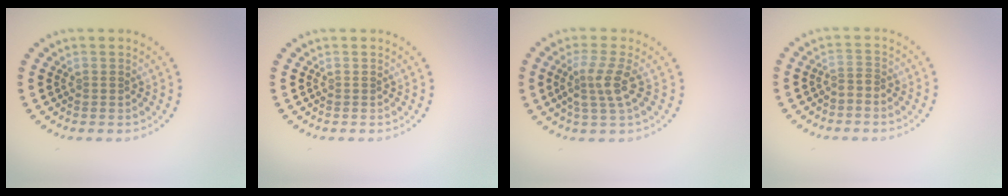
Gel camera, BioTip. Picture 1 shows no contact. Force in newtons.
{"total": 0.0}
{"total": 2.9, "press": 2.3, "slide": 1.8}
{"total": 0.8, "press": 0.4, "slide": 0.7}